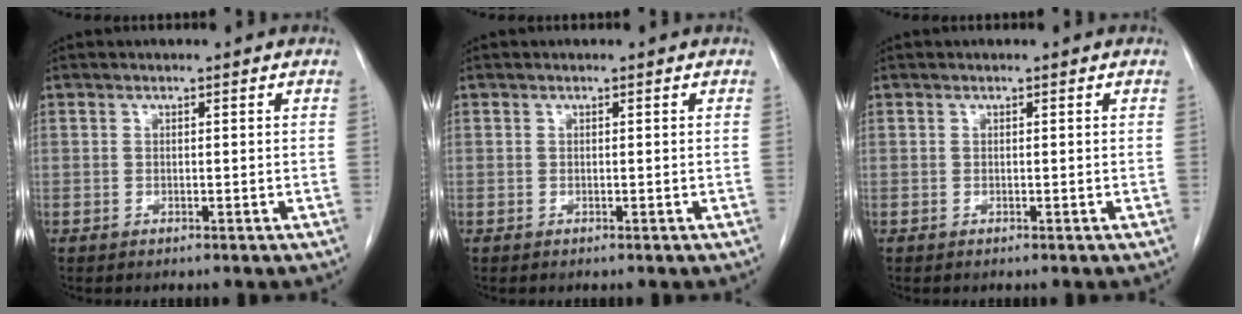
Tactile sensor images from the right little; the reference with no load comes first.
{"total": 0.0}
{"total": 0.0}